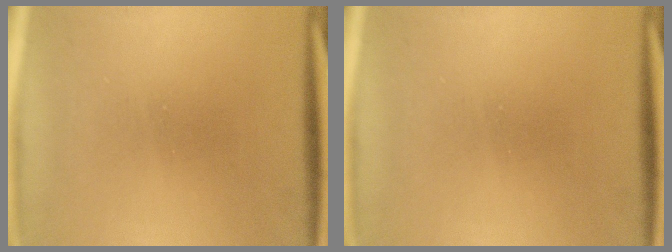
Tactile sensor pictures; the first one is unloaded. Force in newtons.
{"total": 0.0}